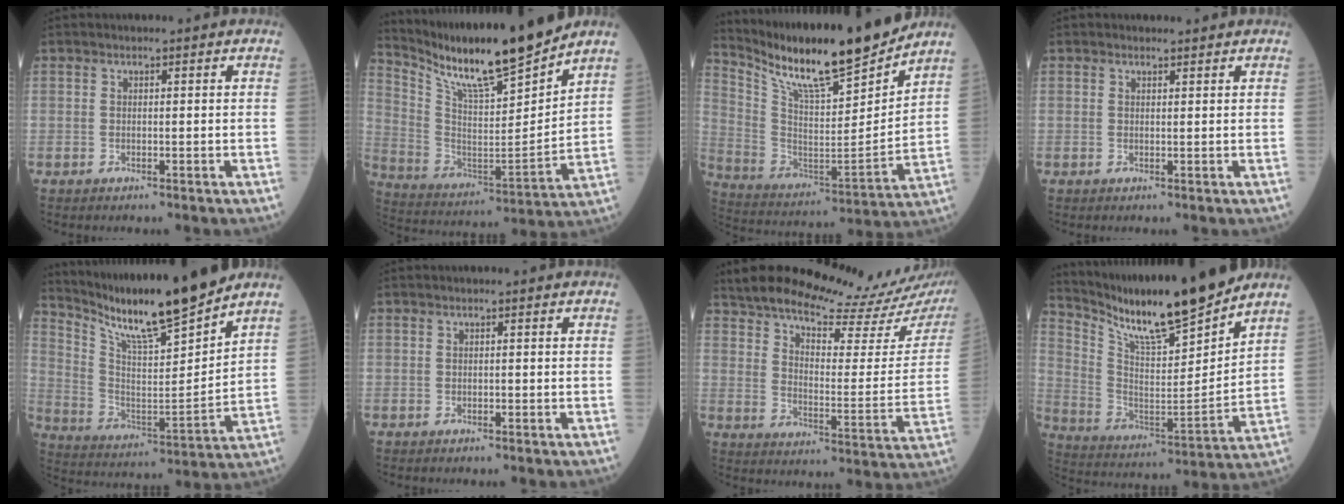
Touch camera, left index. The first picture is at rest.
{"total": 17.0, "force": [14.7, 0.5, 8.5], "torque": [-0.168, -0.016, 0.264]}
{"total": 19.3, "force": [16.6, 1.6, 9.7], "torque": [-0.185, -0.024, 0.286]}
{"total": 0.8, "force": [0.8, 0.2, -0.1], "torque": [-0.007, -0.003, 0.012]}
{"total": 16.2, "force": [14.1, 0.0, 8.0], "torque": [-0.156, -0.014, 0.251]}
{"total": 0.0}
{"total": 23.0, "force": [20.6, 3.0, 9.7], "torque": [-0.155, -0.061, 0.268]}
{"total": 17.2, "force": [15.0, 0.8, 8.4], "torque": [-0.164, -0.020, 0.265]}